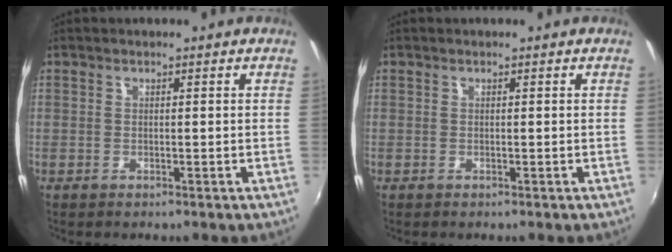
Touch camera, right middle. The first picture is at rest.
{"total": 0.0}